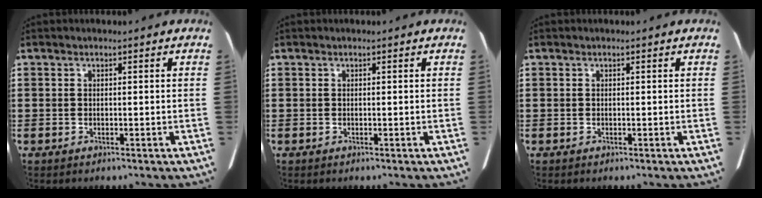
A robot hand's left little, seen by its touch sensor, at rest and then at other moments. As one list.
[{"total": 0.0}, {"total": 0.0}]